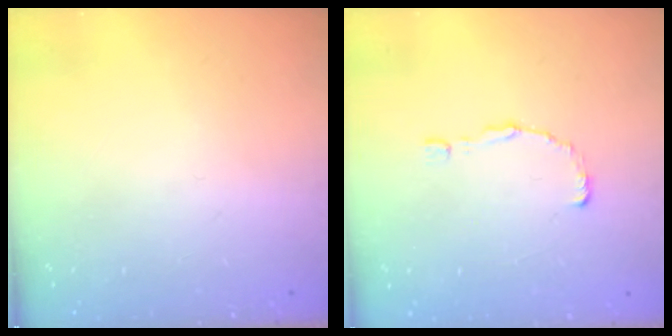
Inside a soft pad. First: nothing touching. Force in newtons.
{"total": 0.7, "press": 0.7, "slide": 0.0}